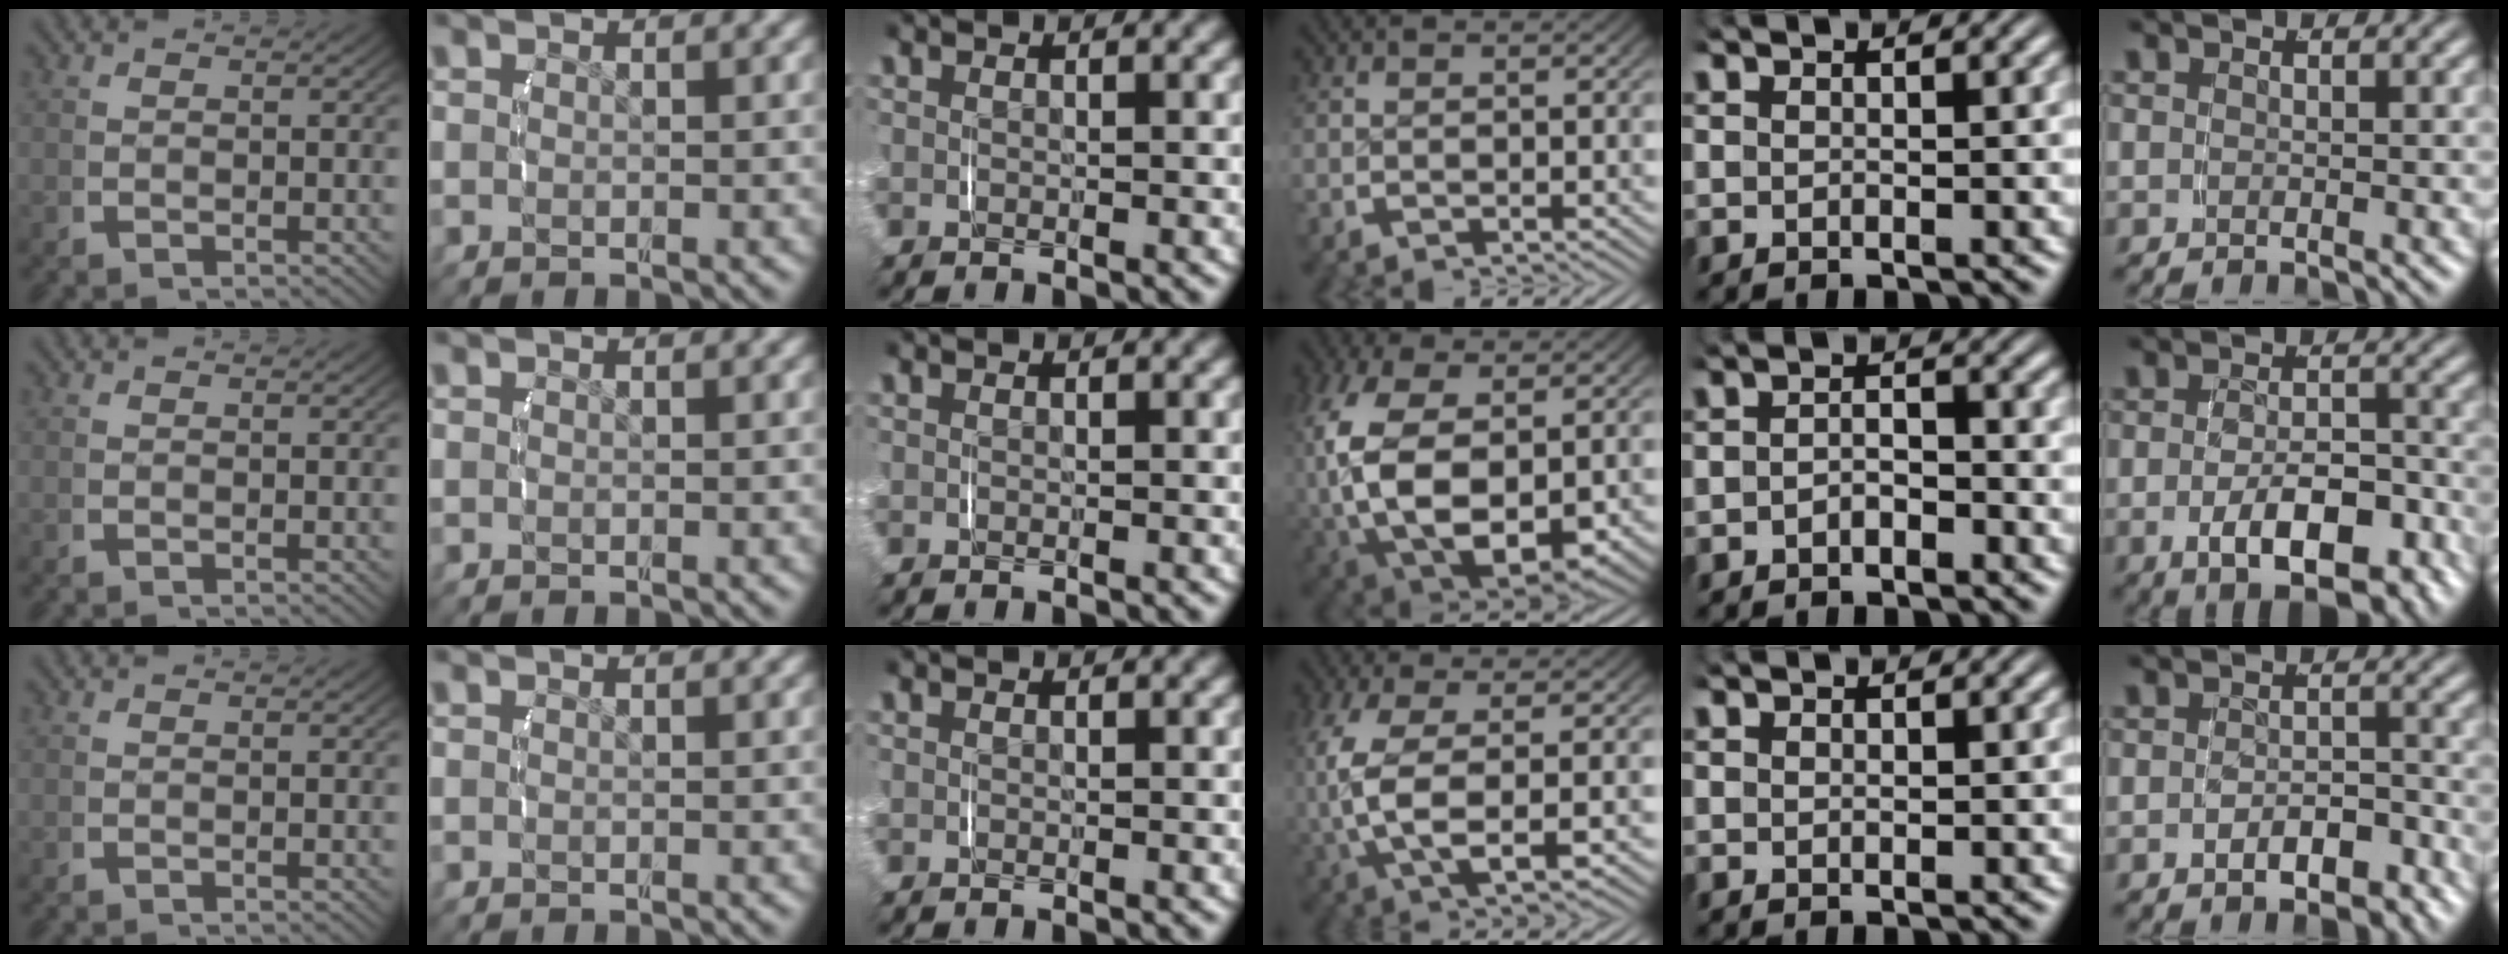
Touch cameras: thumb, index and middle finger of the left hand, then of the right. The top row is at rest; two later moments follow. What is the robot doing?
{"motion": "lift_and_place", "object": "napkin"}